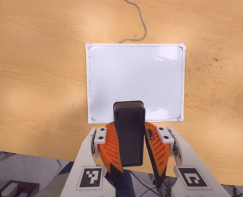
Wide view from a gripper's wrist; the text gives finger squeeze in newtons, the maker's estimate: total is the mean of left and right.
{"total": 10.2, "left": 9.8, "right": 10.6}